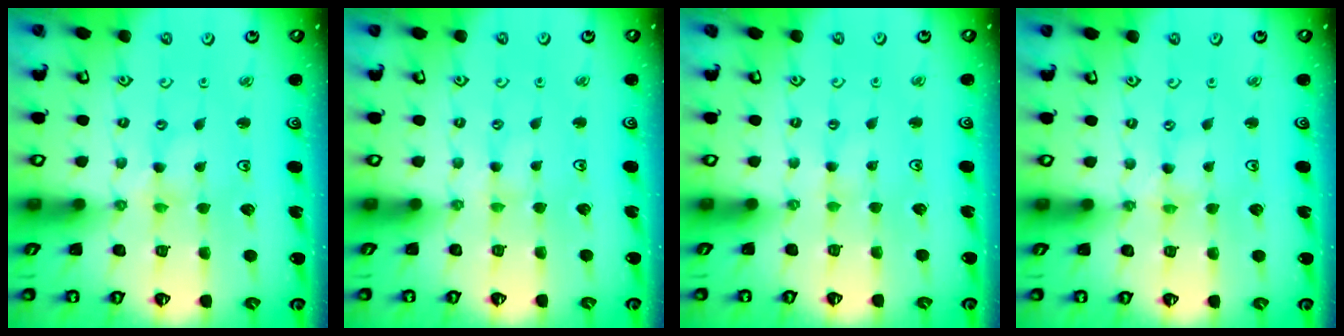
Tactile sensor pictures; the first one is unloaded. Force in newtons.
{"total": 1.4, "press": 1.3, "slide": 0.4}
{"total": 0.0}
{"total": 0.0}